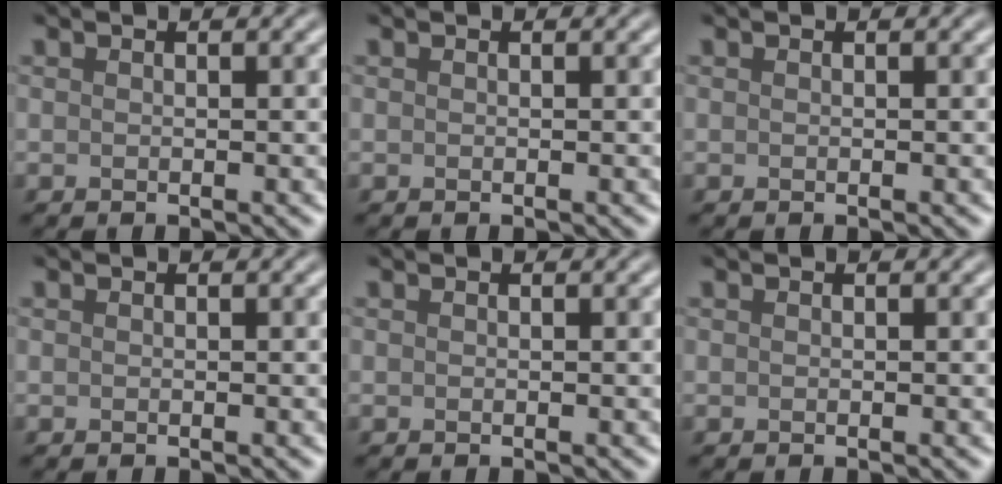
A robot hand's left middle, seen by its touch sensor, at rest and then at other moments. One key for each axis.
{"total": 0.0}
{"total": 0.0}
{"total": 0.0}
{"total": 0.0}
{"total": 0.0}